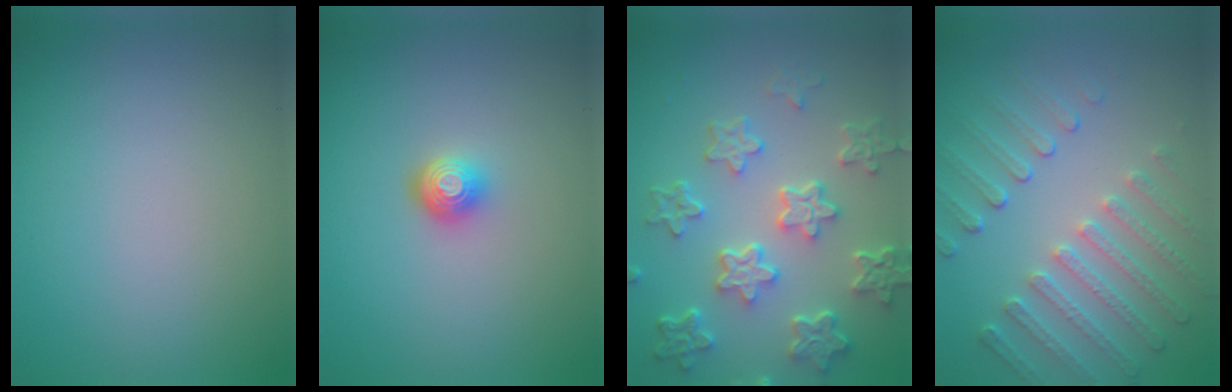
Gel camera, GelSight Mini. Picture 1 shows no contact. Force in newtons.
{"total": 2.0, "press": 1.5, "slide": 1.4}
{"total": 6.6, "press": 4.9, "slide": 4.4}
{"total": 5.1, "press": 3.8, "slide": 3.3}